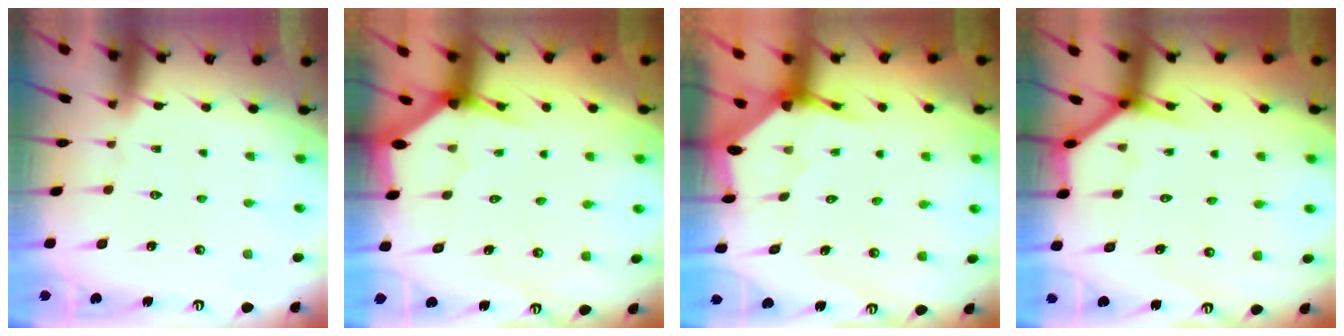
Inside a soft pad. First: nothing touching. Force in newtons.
{"total": 2.9, "press": 2.9, "slide": 0.1}
{"total": 3.5, "press": 3.5, "slide": 0.5}
{"total": 3.7, "press": 3.7, "slide": 0.3}